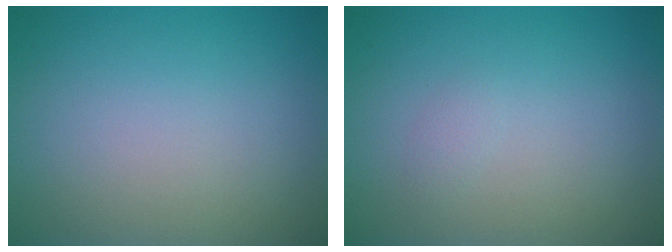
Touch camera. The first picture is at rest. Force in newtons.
{"total": 0.6, "press": 0.6, "slide": 0.1}